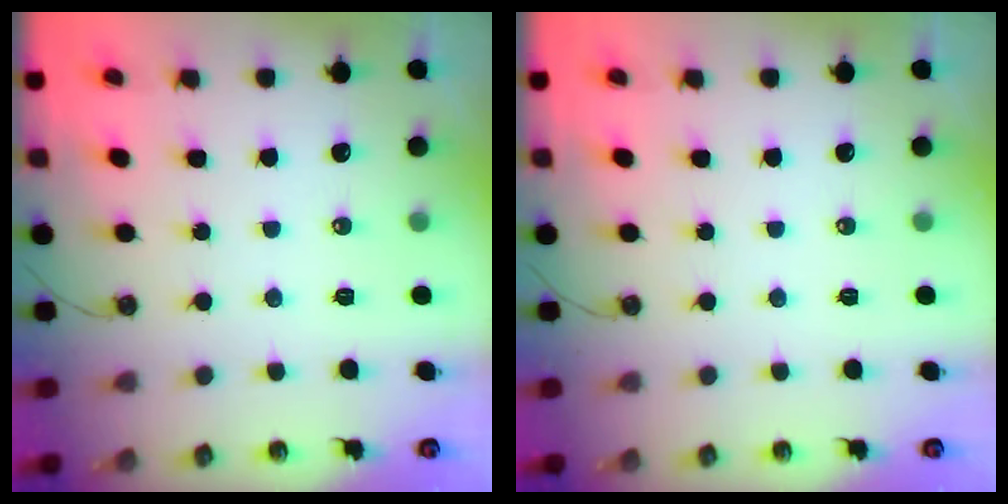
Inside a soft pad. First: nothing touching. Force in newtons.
{"total": 0.0}